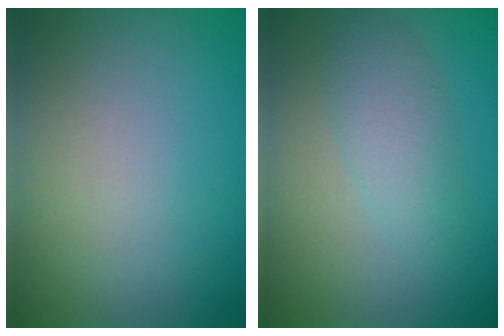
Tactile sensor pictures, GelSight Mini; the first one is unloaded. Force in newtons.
{"total": 2.9, "press": 2.9, "slide": 0.1}